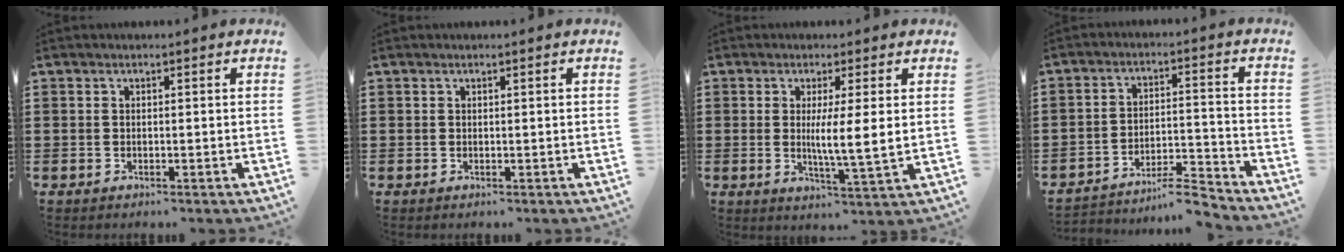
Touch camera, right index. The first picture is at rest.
{"total": 0.0}
{"total": 5.1, "force": [0.8, 0.0, 5.1], "torque": [-0.090, -0.010, 0.009]}
{"total": 6.5, "force": [-6.1, 0.9, 2.1], "torque": [-0.028, 0.010, -0.117]}